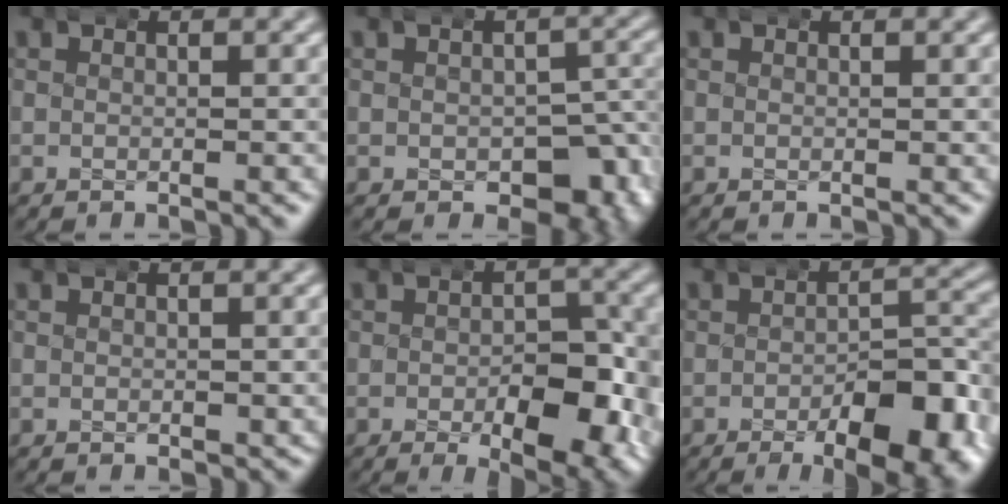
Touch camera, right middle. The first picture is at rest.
{"total": 5.8, "force": [-2.1, 3.8, 3.8], "torque": [-0.036, -0.011, -0.022]}
{"total": 0.0}
{"total": 0.9, "force": [-0.2, 0.6, 0.6], "torque": [-0.004, -0.007, 0.001]}
{"total": 9.4, "force": [-2.6, 4.8, 7.7], "torque": [-0.100, -0.024, -0.026]}
{"total": 8.8, "force": [-3.7, 3.4, 7.2], "torque": [-0.085, -0.010, -0.052]}